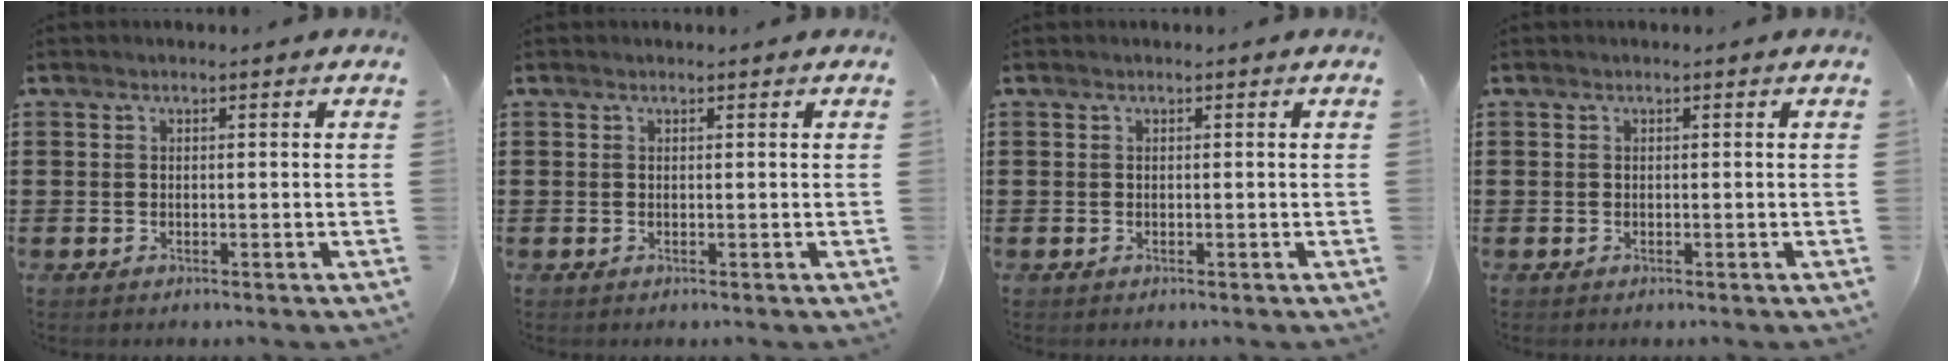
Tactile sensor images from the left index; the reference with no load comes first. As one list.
[{"total": 0.0}, {"total": 0.0}, {"total": 0.0}]